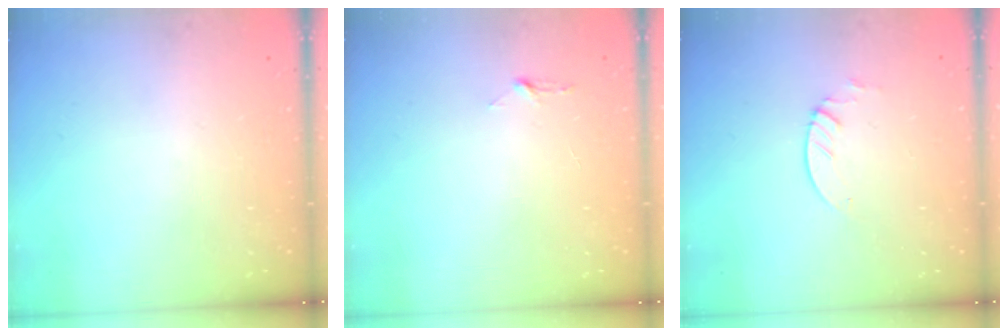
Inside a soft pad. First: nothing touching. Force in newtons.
{"total": 2.9, "press": 2.9, "slide": 0.3}
{"total": 2.1, "press": 2.1, "slide": 0.2}